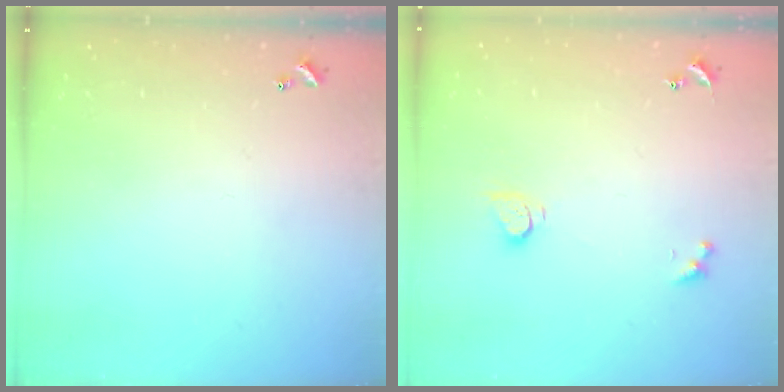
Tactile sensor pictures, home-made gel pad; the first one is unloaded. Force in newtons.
{"total": 2.7, "press": 2.7, "slide": 0.3}